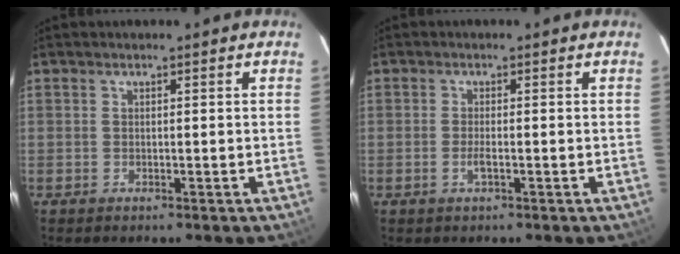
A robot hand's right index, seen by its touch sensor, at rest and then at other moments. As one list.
[{"total": 1.6, "force": [-0.8, 0.3, 1.4], "torque": [-0.029, -0.003, -0.014]}]